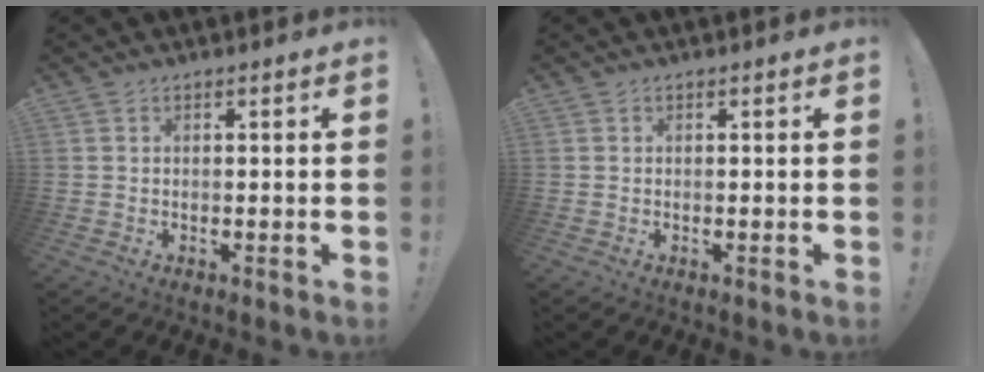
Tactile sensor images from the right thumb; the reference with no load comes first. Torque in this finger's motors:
{"motor_torque": [0.00, 0.00, 0.03, 0.03, 0.02]}